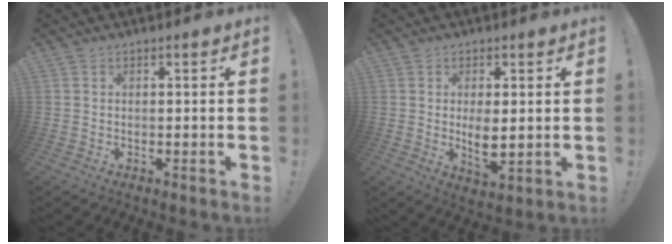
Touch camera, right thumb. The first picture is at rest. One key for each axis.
{"total": 6.1, "fx": 0.7, "fy": 2.7, "fz": 5.5, "tx": -0.081, "ty": -0.020, "tz": 0.010}